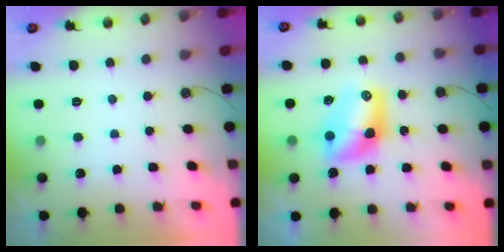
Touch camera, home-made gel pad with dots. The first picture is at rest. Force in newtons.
{"total": 11.0, "press": 11.0, "slide": 0.8}